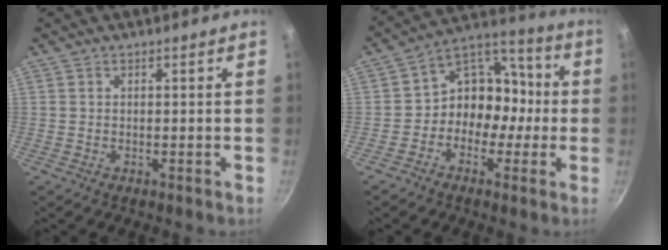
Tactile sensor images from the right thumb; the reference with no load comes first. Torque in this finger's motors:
{"motor_torque": [-0.10, 0.58, 0.36, 0.28, 0.02]}